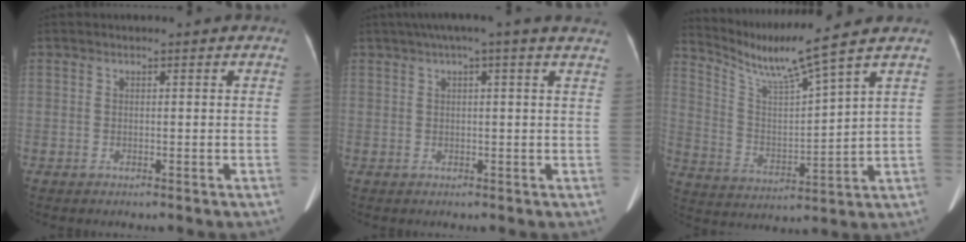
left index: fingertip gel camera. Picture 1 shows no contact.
{"total": 11.0, "force": [8.6, 0.3, 6.8], "torque": [-0.108, 0.042, 0.095]}
{"total": 9.8, "force": [8.4, -2.7, 4.3], "torque": [-0.092, -0.024, 0.167]}